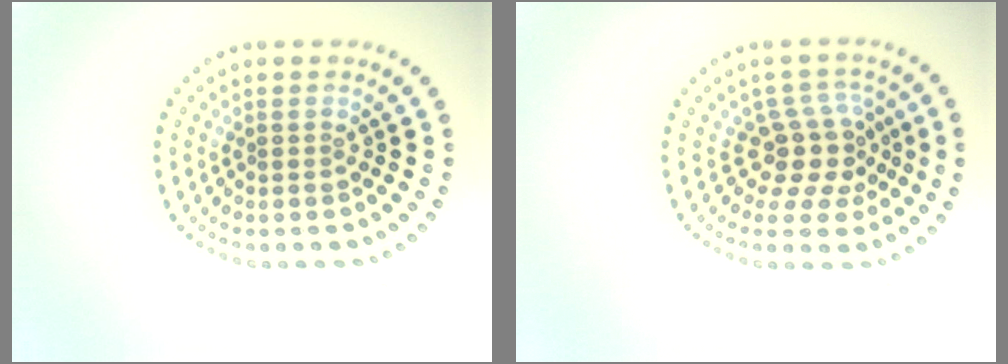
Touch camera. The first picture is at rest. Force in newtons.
{"total": 3.8, "press": 2.8, "slide": 2.5}